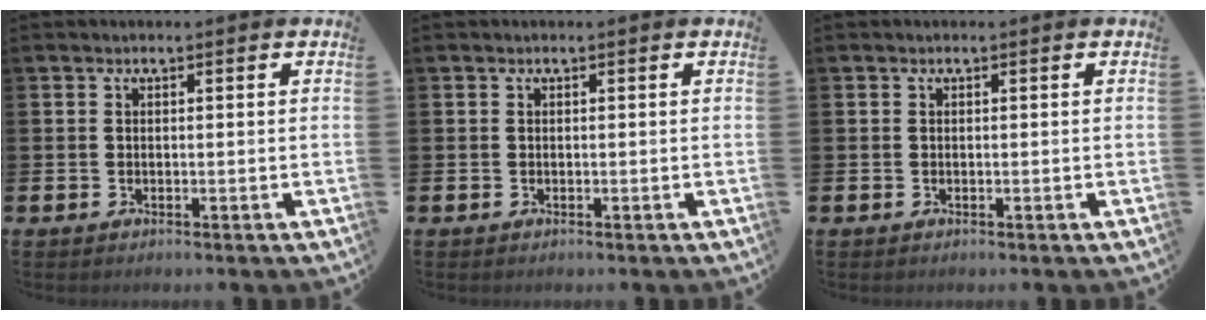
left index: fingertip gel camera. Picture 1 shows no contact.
{"total": 0.0}
{"total": 0.0}